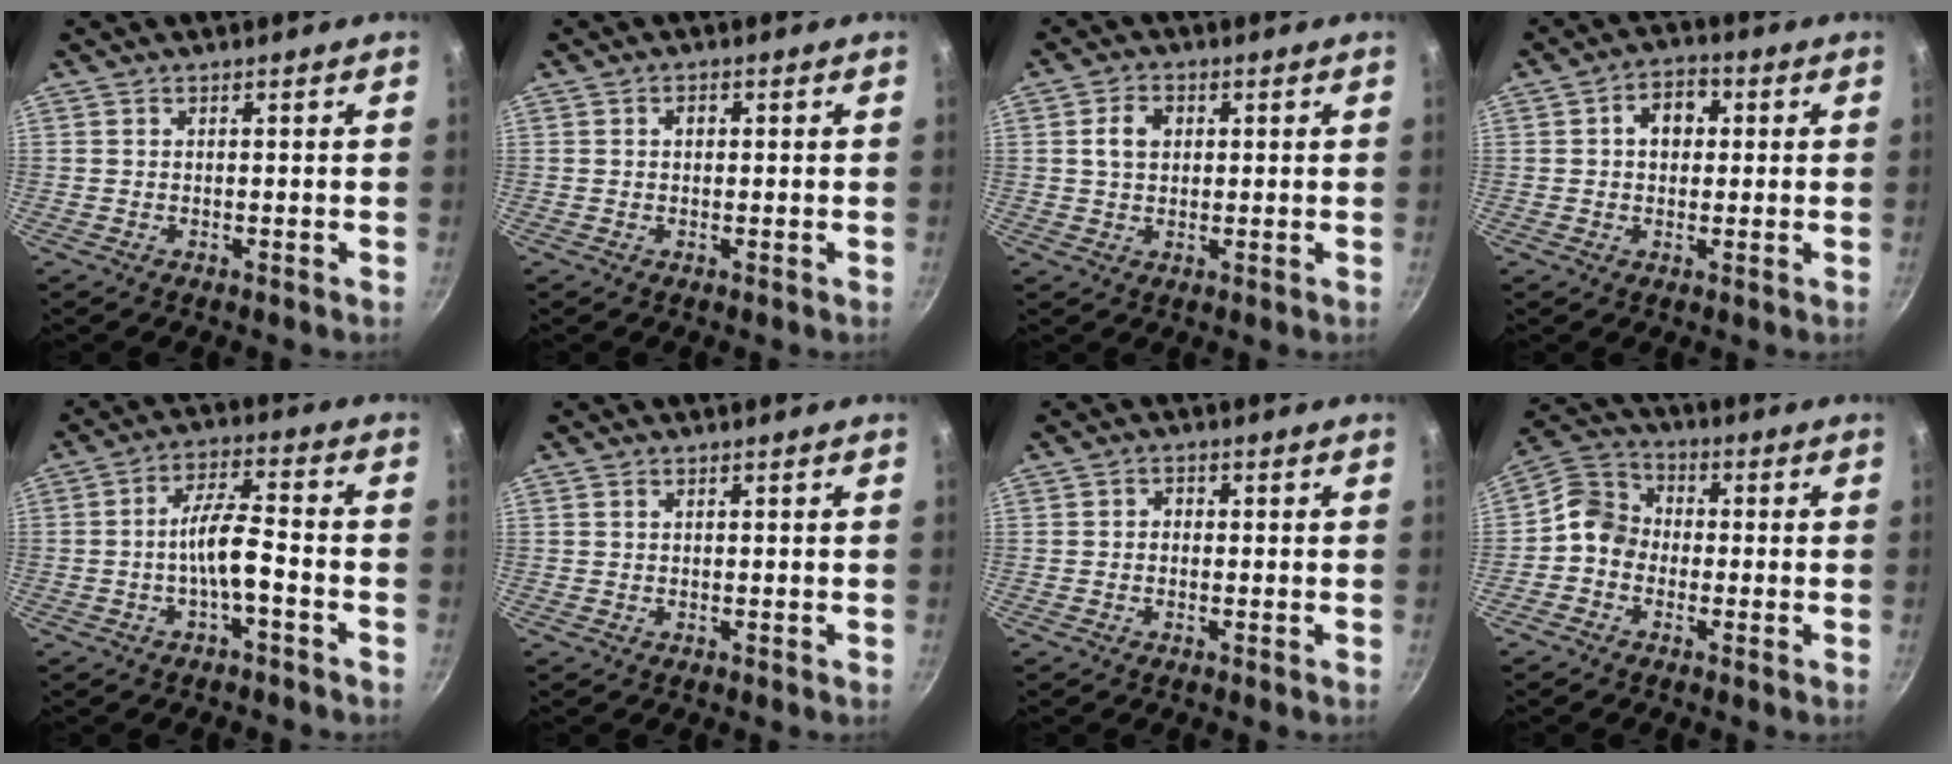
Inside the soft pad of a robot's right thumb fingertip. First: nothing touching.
{"total": 1.4, "force": [0.2, 1.1, 0.9], "torque": [-0.010, 0.004, 0.002]}
{"total": 4.7, "force": [1.0, 3.5, 3.0], "torque": [-0.039, 0.005, 0.014]}
{"total": 6.1, "force": [1.1, 4.6, 3.8], "torque": [-0.022, 0.011, 0.008]}
{"total": 7.1, "force": [-2.8, 2.1, 6.1], "torque": [-0.115, 0.037, -0.051]}
{"total": 0.0}
{"total": 1.4, "force": [-0.3, 1.2, 0.8], "torque": [-0.012, 0.007, -0.007]}
{"total": 7.2, "force": [-1.7, 6.1, 3.3], "torque": [-0.037, 0.028, -0.058]}